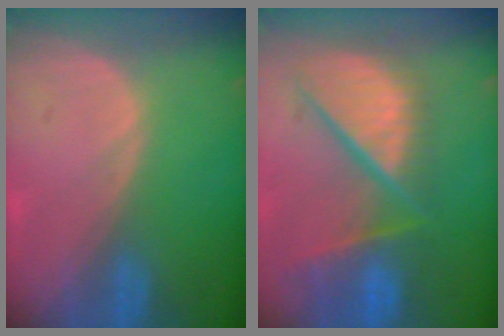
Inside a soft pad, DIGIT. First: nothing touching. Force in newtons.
{"total": 12.4, "press": 10.2, "slide": 7.1}